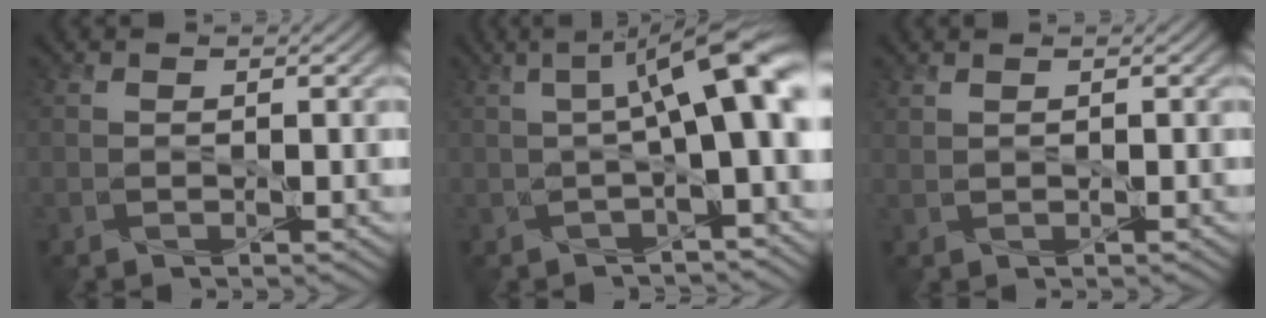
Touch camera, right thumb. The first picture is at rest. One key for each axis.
{"total": 8.3, "fx": 0.0, "fy": 1.4, "fz": 8.1, "tx": -0.117, "ty": 0.021, "tz": -0.002}
{"total": 1.0, "fx": 0.9, "fy": 0.2, "fz": 0.2, "tx": -0.009, "ty": 0.002, "tz": 0.025}